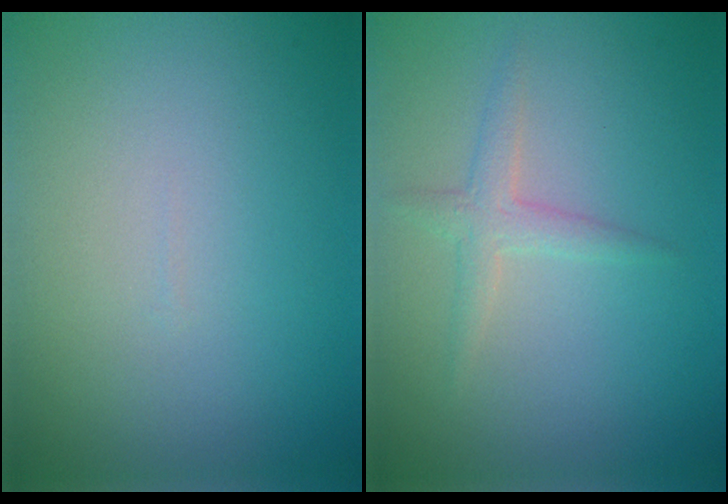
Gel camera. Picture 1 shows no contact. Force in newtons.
{"total": 1.8, "press": 1.8, "slide": 0.1}